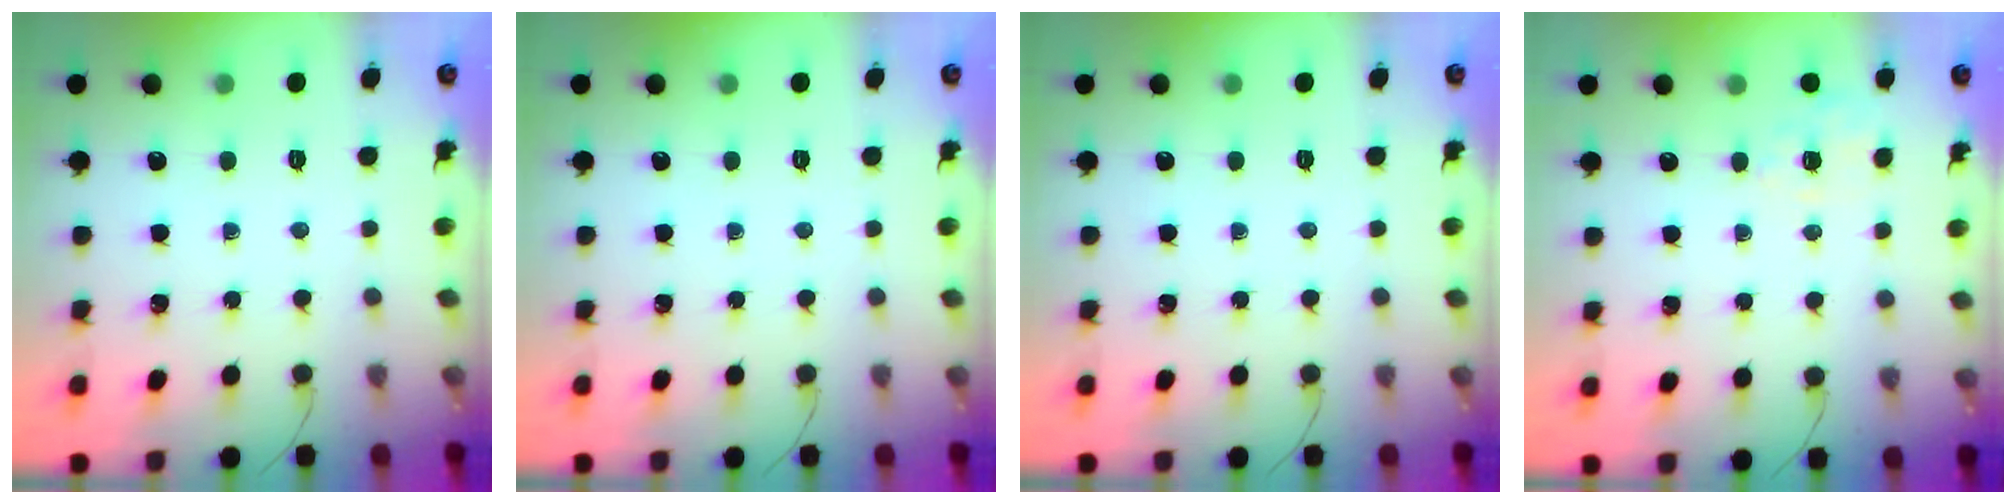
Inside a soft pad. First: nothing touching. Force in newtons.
{"total": 0.0}
{"total": 0.0}
{"total": 2.5, "press": 1.8, "slide": 1.7}